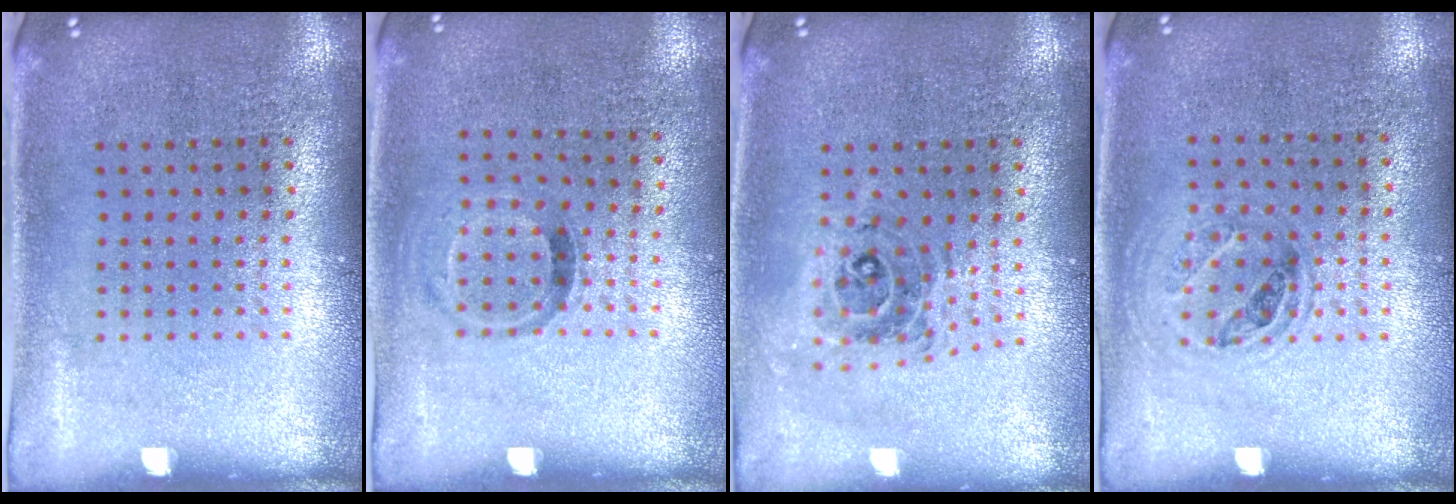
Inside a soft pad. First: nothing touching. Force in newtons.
{"total": 0.8, "press": 0.6, "slide": 0.6}
{"total": 0.7, "press": 0.7, "slide": 0.2}
{"total": 1.0, "press": 0.9, "slide": 0.5}